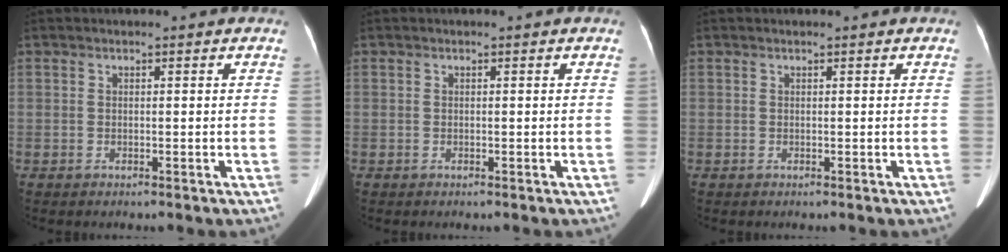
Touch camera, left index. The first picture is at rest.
{"total": 0.0}
{"total": 0.0}